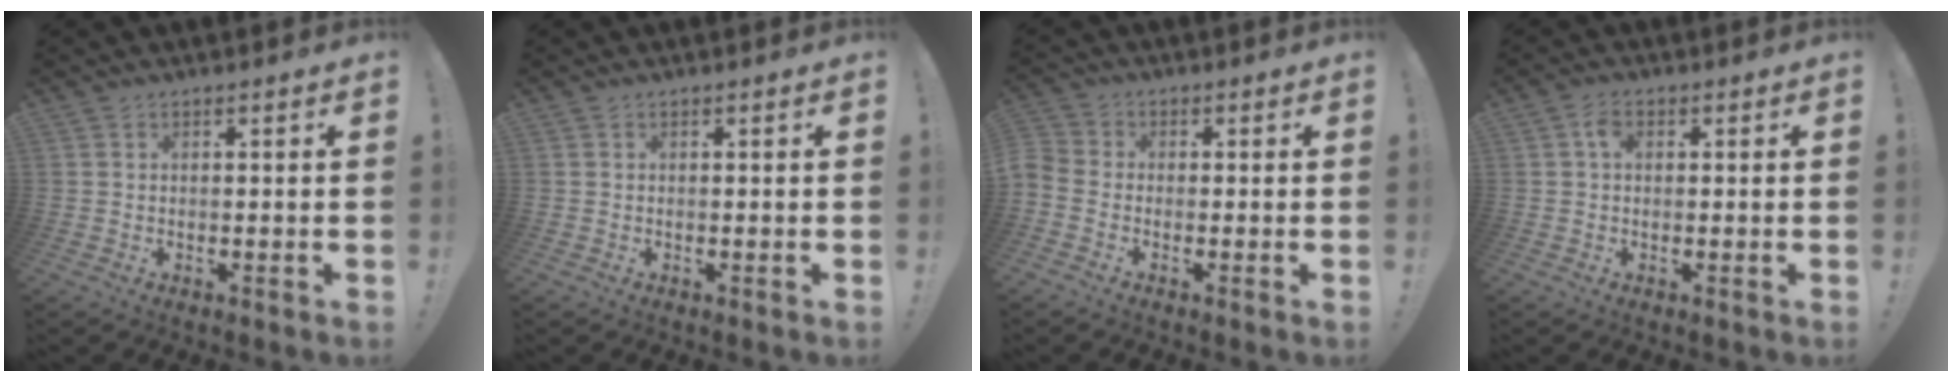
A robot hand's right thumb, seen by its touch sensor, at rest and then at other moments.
{"total": 0.0}
{"total": 2.8, "force": [-1.6, 1.9, 1.4], "torque": [-0.030, 0.005, -0.028]}
{"total": 2.9, "force": [0.5, 1.9, 2.1], "torque": [-0.038, 0.008, 0.007]}